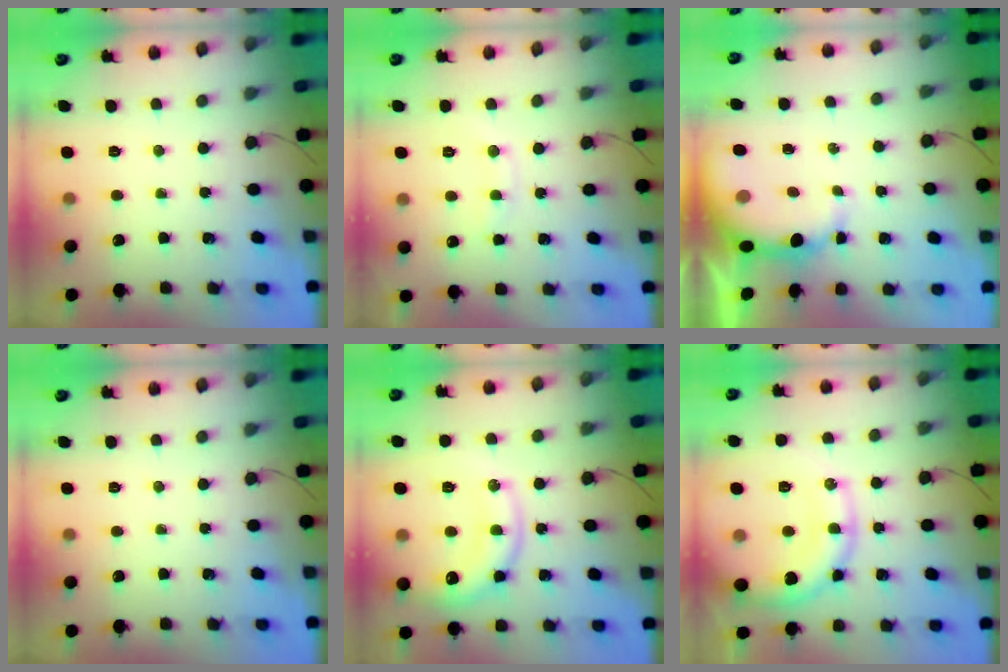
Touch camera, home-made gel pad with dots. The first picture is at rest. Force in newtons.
{"total": 8.4, "press": 8.3, "slide": 1.6}
{"total": 8.3, "press": 8.1, "slide": 1.5}
{"total": 0.0}
{"total": 15.4, "press": 15.3, "slide": 1.5}
{"total": 17.1, "press": 17.1, "slide": 0.9}